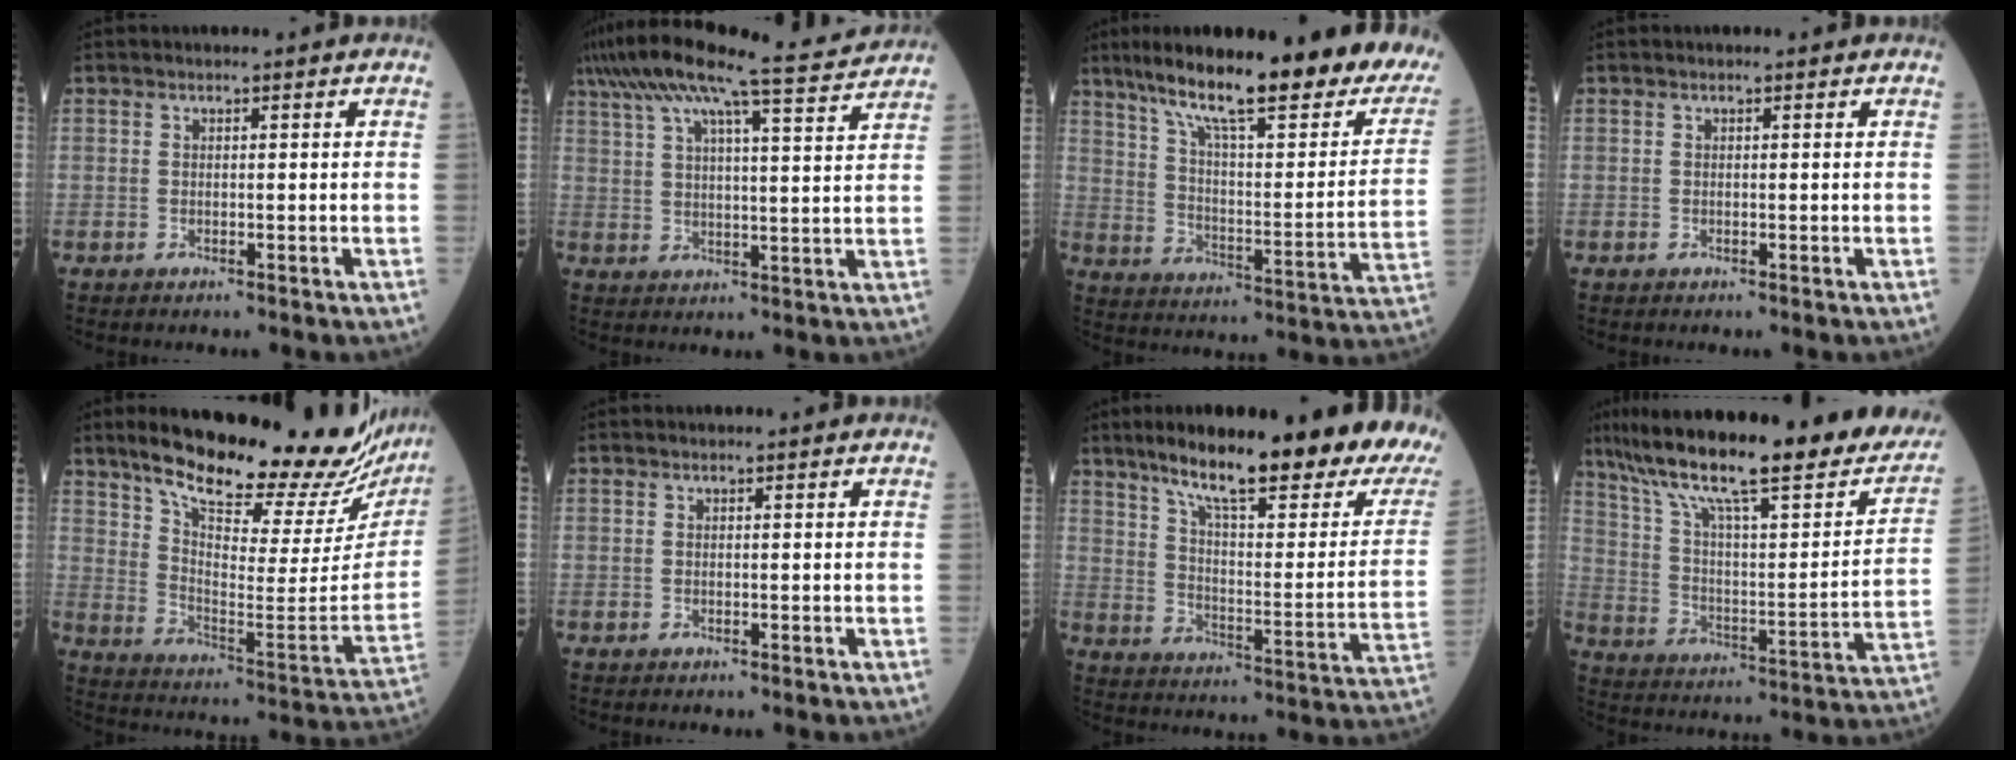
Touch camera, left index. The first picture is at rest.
{"total": 17.2, "force": [15.0, -0.4, 8.4], "torque": [-0.163, 0.011, 0.224]}
{"total": 29.7, "force": [22.5, 4.7, 18.8], "torque": [-0.266, -0.026, 0.305]}
{"total": 0.0}
{"total": 30.4, "force": [26.2, 5.9, 14.2], "torque": [-0.224, -0.072, 0.346]}
{"total": 0.0}
{"total": 26.3, "force": [20.3, 3.2, 16.3], "torque": [-0.238, -0.044, 0.274]}
{"total": 32.0, "force": [24.9, 5.7, 19.4], "torque": [-0.311, -0.019, 0.344]}